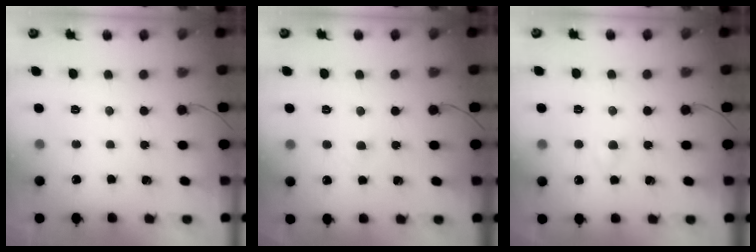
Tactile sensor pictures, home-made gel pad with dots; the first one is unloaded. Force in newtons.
{"total": 2.1, "press": 2.0, "slide": 0.7}
{"total": 2.3, "press": 2.1, "slide": 1.0}